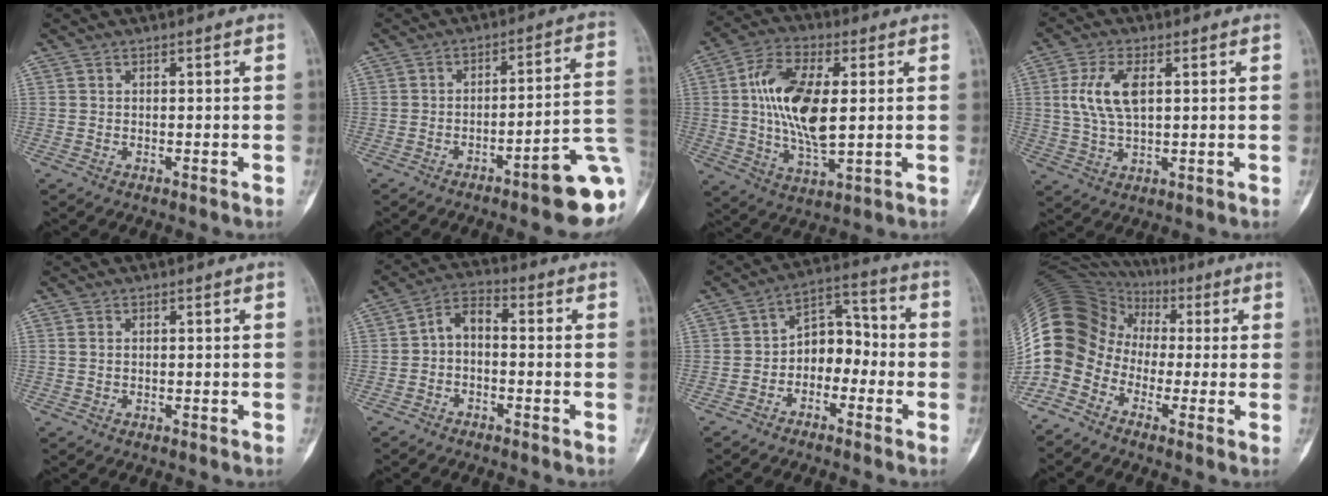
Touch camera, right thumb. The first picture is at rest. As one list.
[{"total": 13.4, "force": [-5.2, 2.3, 12.1], "torque": [-0.124, 0.037, -0.068]}, {"total": 15.1, "force": [1.5, 6.9, 13.4], "torque": [-0.254, -0.006, 0.028]}, {"total": 8.3, "force": [1.9, 4.0, 7.0], "torque": [-0.150, -0.001, 0.039]}, {"total": 0.8, "force": [0.3, 0.5, 0.6], "torque": [-0.013, 0.004, 0.008]}, {"total": 5.2, "force": [-1.0, 3.0, 4.1], "torque": [-0.066, 0.028, -0.032]}, {"total": 8.2, "force": [-2.3, 5.8, 5.3], "torque": [-0.045, 0.047, -0.054]}, {"total": 17.4, "force": [-3.6, 14.4, 9.2], "torque": [-0.196, 0.076, -0.075]}]